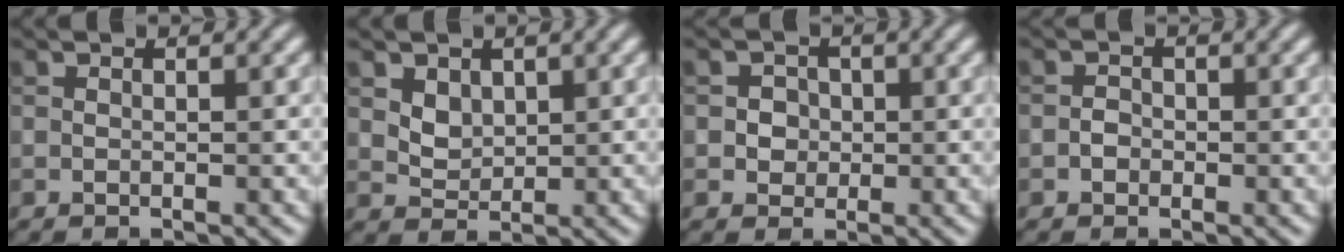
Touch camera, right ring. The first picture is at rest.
{"total": 2.2, "force": [1.1, 1.6, 1.1], "torque": [-0.024, -0.009, 0.031]}
{"total": 2.3, "force": [0.3, 2.2, 0.9], "torque": [0.002, 0.005, 0.001]}
{"total": 1.0, "force": [-0.4, 0.8, 0.3], "torque": [-0.003, 0.001, -0.010]}